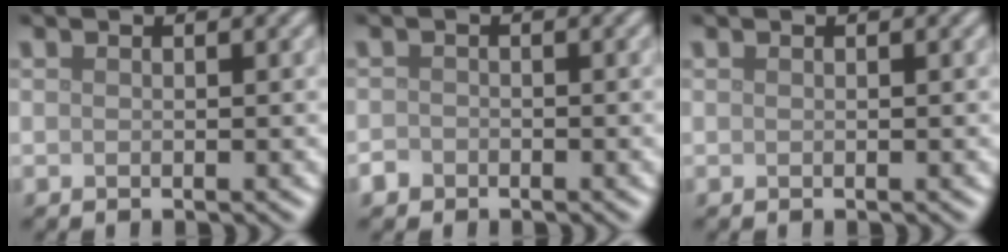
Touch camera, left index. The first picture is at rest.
{"total": 1.1, "force": [-0.7, 0.8, 0.1], "torque": [0.003, 0.000, -0.017]}
{"total": 0.0}